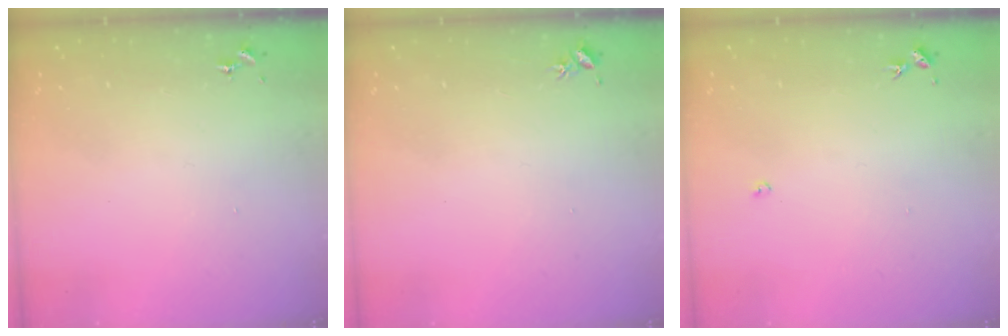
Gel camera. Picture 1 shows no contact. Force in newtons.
{"total": 3.1, "press": 3.0, "slide": 0.3}
{"total": 2.7, "press": 2.7, "slide": 0.5}